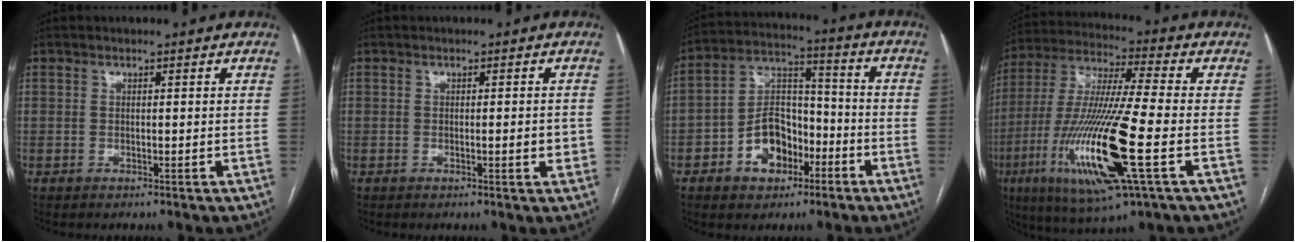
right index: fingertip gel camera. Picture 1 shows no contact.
{"total": 2.5, "force": [-0.3, 0.7, 2.4], "torque": [-0.032, -0.001, -0.004]}
{"total": 10.3, "force": [-4.5, 6.7, 6.3], "torque": [-0.127, 0.031, -0.073]}
{"total": 20.4, "force": [-6.3, 1.3, 19.4], "torque": [-0.419, -0.034, -0.118]}